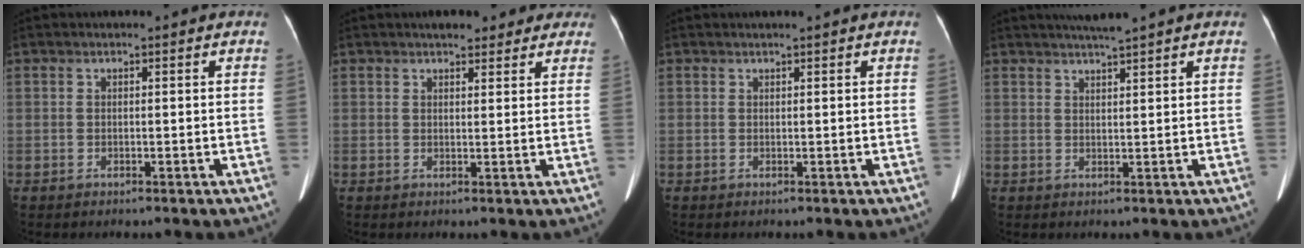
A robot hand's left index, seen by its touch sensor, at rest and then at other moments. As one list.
[{"total": 5.7, "force": [4.5, 2.1, 2.7], "torque": [-0.020, 0.016, 0.050]}, {"total": 0.0}, {"total": 3.6, "force": [3.1, -0.6, 1.8], "torque": [-0.025, 0.012, 0.052]}]